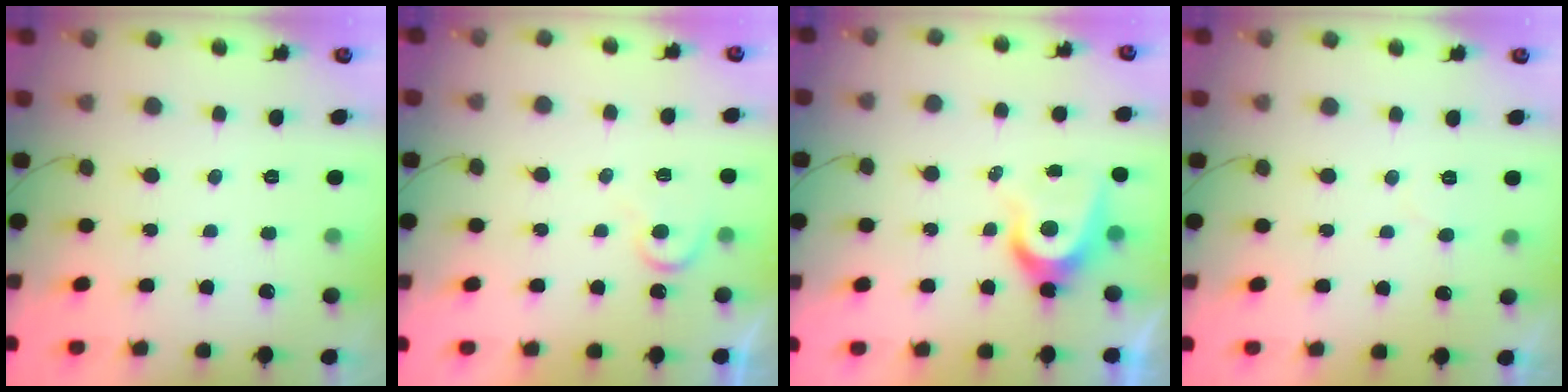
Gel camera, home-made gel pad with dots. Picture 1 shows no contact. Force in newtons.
{"total": 6.1, "press": 6.0, "slide": 0.6}
{"total": 7.1, "press": 7.1, "slide": 0.5}
{"total": 3.7, "press": 3.6, "slide": 0.3}